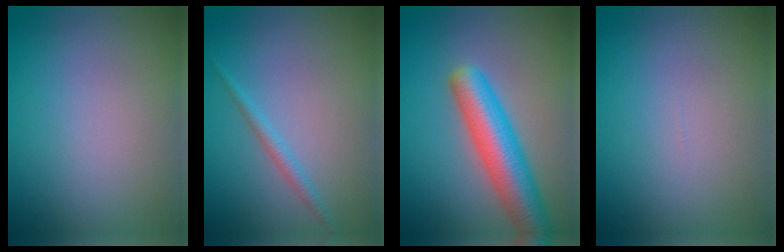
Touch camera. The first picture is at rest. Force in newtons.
{"total": 1.4, "press": 1.4, "slide": 0.1}
{"total": 7.2, "press": 7.2, "slide": 0.4}
{"total": 0.0}